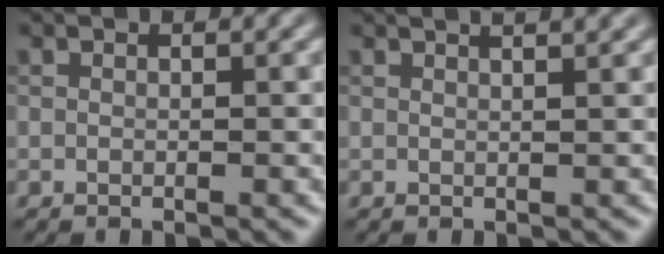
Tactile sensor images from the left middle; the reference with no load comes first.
{"total": 4.3, "force": [2.8, 1.9, 2.6], "torque": [-0.004, 0.034, 0.001]}